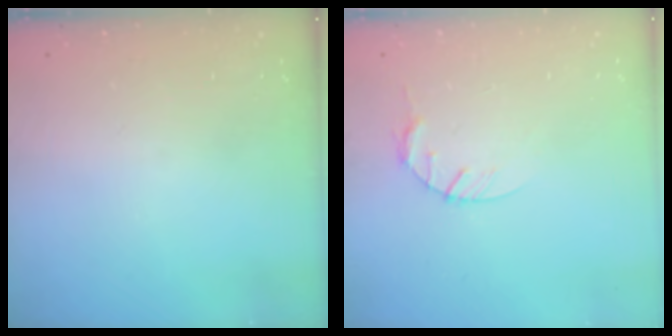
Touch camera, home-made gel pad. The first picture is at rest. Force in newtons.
{"total": 4.6, "press": 4.6, "slide": 0.6}